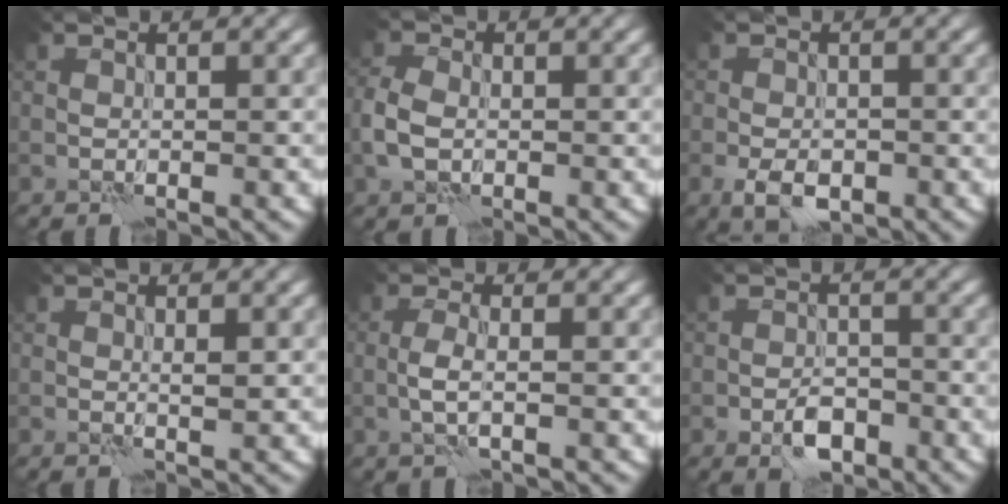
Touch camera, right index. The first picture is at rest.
{"total": 3.0, "force": [-0.4, 2.2, 2.0], "torque": [-0.051, 0.001, -0.016]}
{"total": 3.3, "force": [-1.4, 2.0, 2.3], "torque": [-0.042, -0.005, -0.027]}
{"total": 0.8, "force": [0.4, 0.1, 0.7], "torque": [-0.012, -0.003, 0.006]}
{"total": 1.7, "force": [-0.2, 0.4, 1.7], "torque": [-0.037, 0.003, -0.010]}
{"total": 2.9, "force": [-1.6, 1.7, 1.8], "torque": [-0.026, 0.002, -0.029]}